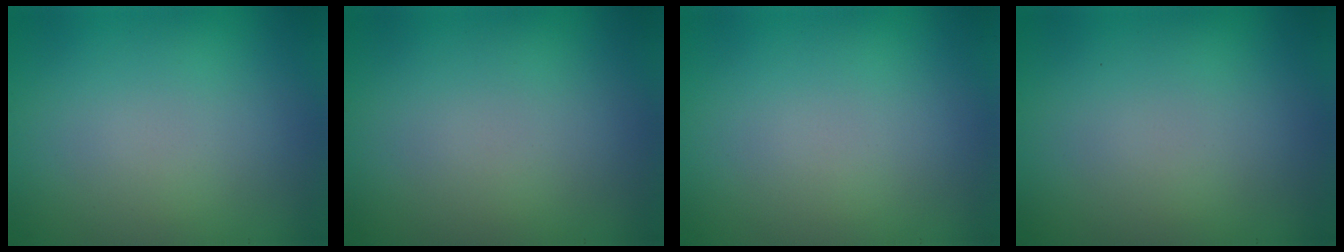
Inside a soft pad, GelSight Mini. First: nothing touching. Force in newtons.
{"total": 0.0}
{"total": 0.0}
{"total": 0.0}